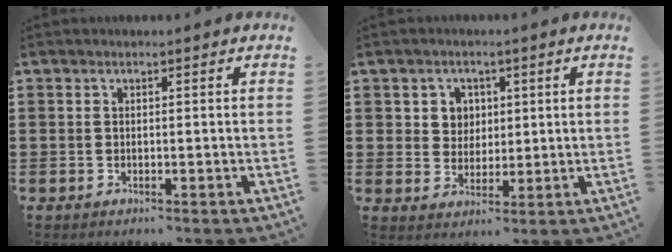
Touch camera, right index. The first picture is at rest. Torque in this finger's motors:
{"motor_torque": [0.03, 0.01, 0.08, 0.04]}